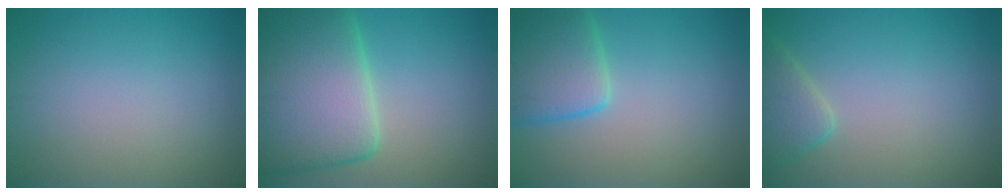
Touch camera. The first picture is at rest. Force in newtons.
{"total": 11.9, "press": 11.8, "slide": 1.3}
{"total": 5.5, "press": 5.5, "slide": 0.2}
{"total": 2.9, "press": 2.9, "slide": 0.2}